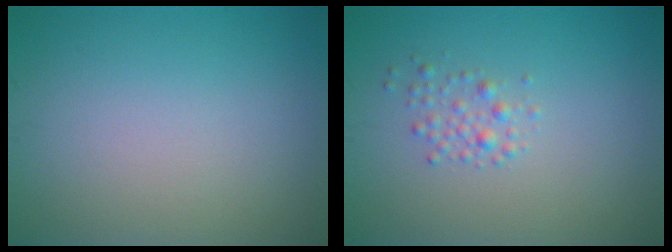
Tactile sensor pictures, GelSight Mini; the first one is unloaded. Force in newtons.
{"total": 1.4, "press": 1.4, "slide": 0.0}